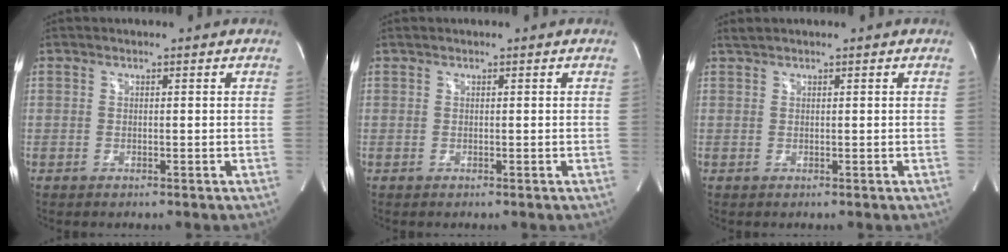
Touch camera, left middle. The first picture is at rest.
{"total": 0.0}
{"total": 0.7, "force": [0.7, -0.1, 0.2], "torque": [-0.013, 0.012, 0.020]}